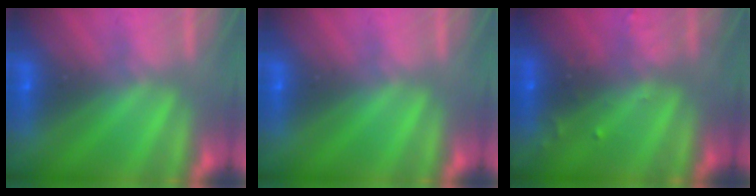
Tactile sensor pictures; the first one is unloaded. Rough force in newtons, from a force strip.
{"total": 0.0}
{"total": 3.0}